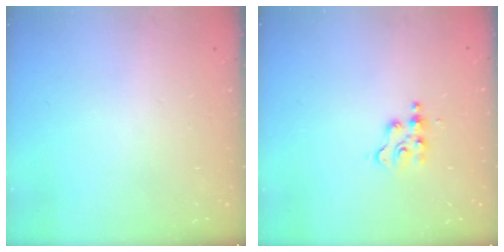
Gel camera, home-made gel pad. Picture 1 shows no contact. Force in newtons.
{"total": 3.9, "press": 3.8, "slide": 0.6}